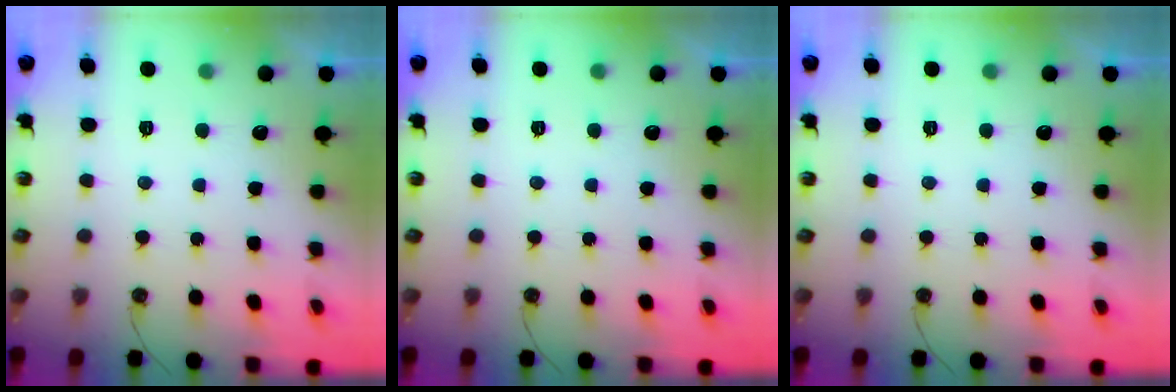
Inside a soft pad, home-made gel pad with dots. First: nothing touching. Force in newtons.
{"total": 0.0}
{"total": 0.0}